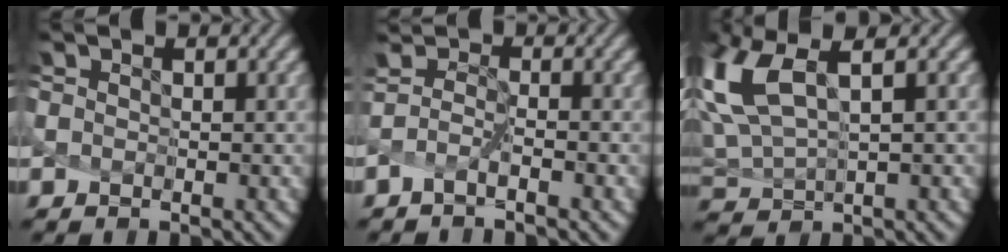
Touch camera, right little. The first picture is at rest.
{"total": 1.3, "force": [-1.1, -0.4, 0.7], "torque": [-0.020, -0.001, -0.022]}
{"total": 5.9, "force": [3.3, 1.6, 4.6], "torque": [-0.147, 0.005, 0.080]}